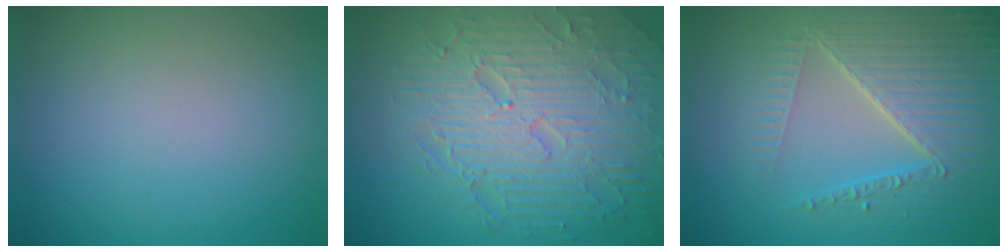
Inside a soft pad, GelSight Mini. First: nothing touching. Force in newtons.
{"total": 8.7, "press": 6.2, "slide": 6.1}
{"total": 6.6, "press": 5.2, "slide": 4.1}